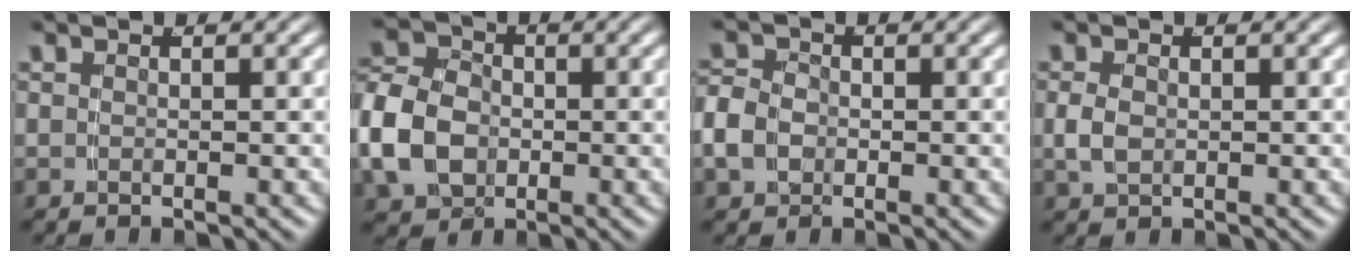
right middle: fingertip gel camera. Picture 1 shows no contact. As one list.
[{"total": 7.1, "force": [-0.9, 5.9, 3.9], "torque": [-0.096, -0.022, -0.009]}, {"total": 2.7, "force": [-0.7, 2.2, 1.5], "torque": [-0.045, -0.009, -0.008]}, {"total": 1.4, "force": [-0.1, 0.9, 1.1], "torque": [-0.031, -0.007, 0.008]}]